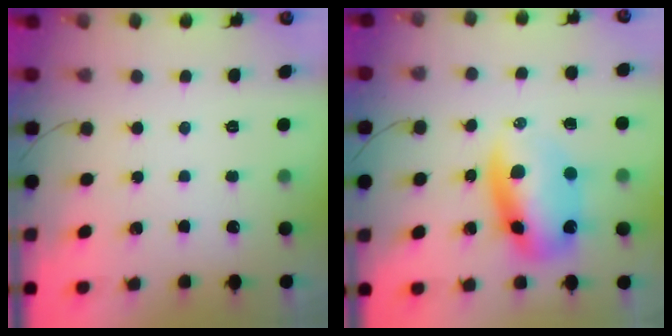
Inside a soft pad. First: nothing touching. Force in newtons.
{"total": 12.6, "press": 12.1, "slide": 3.4}